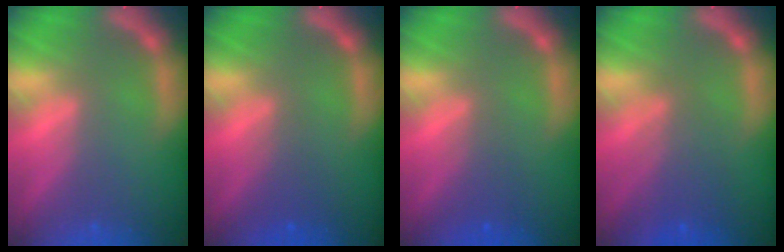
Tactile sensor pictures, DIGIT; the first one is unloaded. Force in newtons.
{"total": 2.0}
{"total": 1.9}
{"total": 4.1}